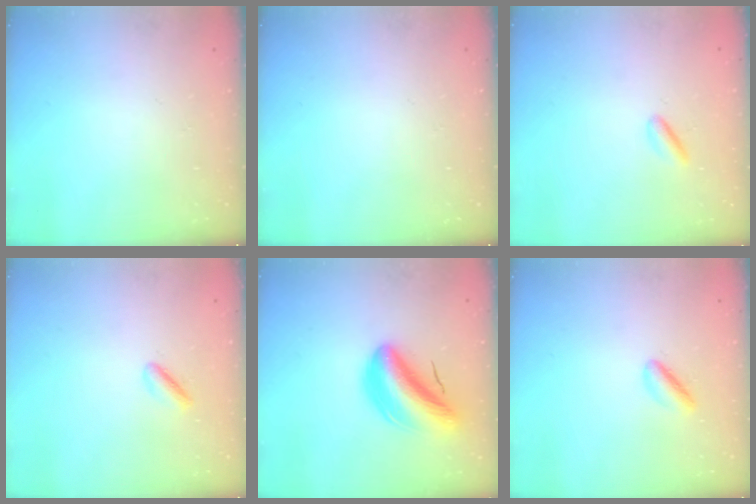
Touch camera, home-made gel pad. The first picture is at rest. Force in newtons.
{"total": 0.0}
{"total": 2.2, "press": 2.1, "slide": 0.5}
{"total": 1.6, "press": 1.5, "slide": 0.5}
{"total": 9.7, "press": 9.3, "slide": 2.7}
{"total": 3.6, "press": 3.3, "slide": 1.4}